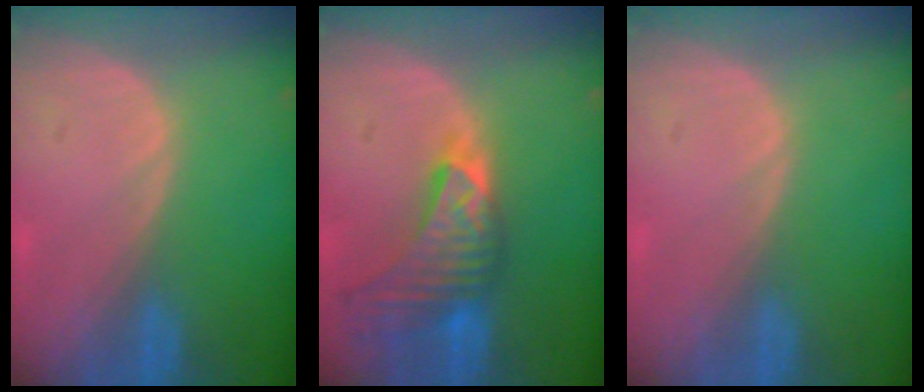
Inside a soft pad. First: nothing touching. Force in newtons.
{"total": 9.1, "press": 8.3, "slide": 3.8}
{"total": 0.0}